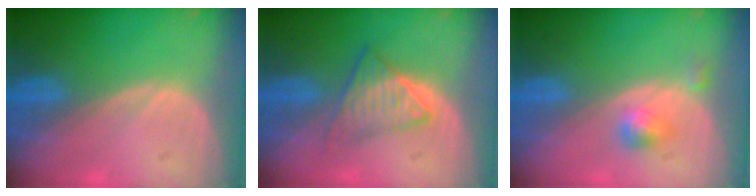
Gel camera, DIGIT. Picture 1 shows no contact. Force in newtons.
{"total": 6.0, "press": 5.2, "slide": 3.1}
{"total": 2.6, "press": 2.4, "slide": 1.1}